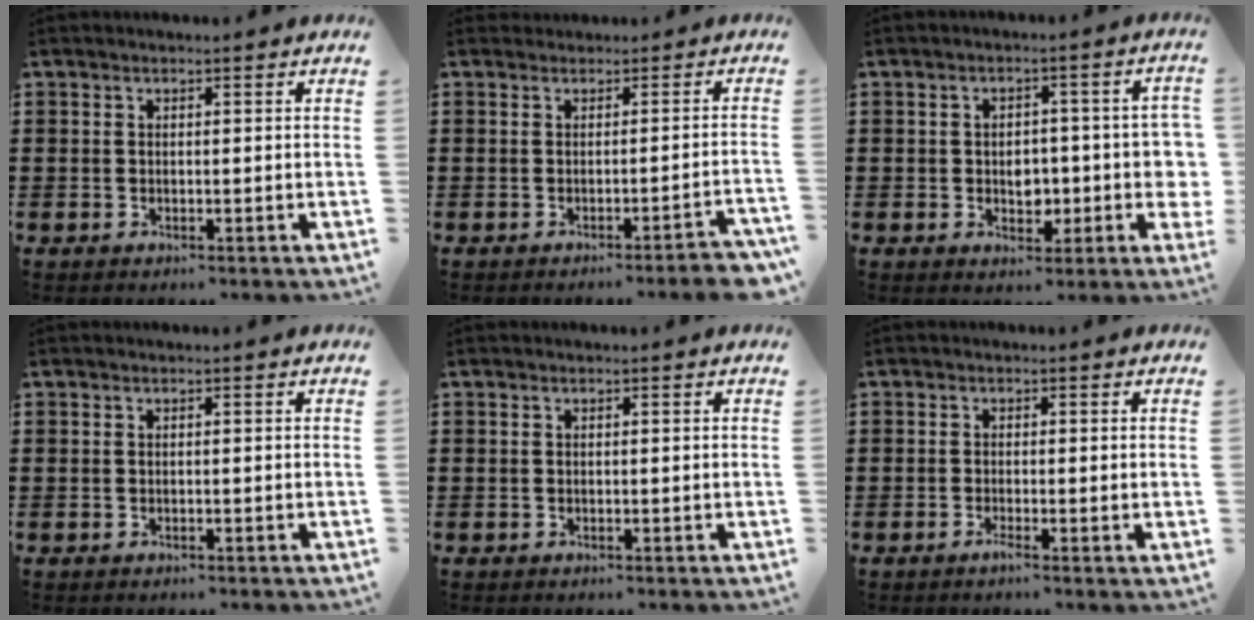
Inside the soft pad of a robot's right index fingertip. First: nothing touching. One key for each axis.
{"total": 1.7, "fx": -1.3, "fy": -0.2, "fz": 1.0, "tx": -0.018, "ty": -0.001, "tz": -0.026}
{"total": 4.8, "fx": -0.7, "fy": 3.1, "fz": 3.6, "tx": -0.048, "ty": -0.001, "tz": -0.019}
{"total": 0.0}
{"total": 0.0}
{"total": 1.3, "fx": -0.6, "fy": 0.0, "fz": 1.2, "tx": -0.020, "ty": -0.005, "tz": -0.011}